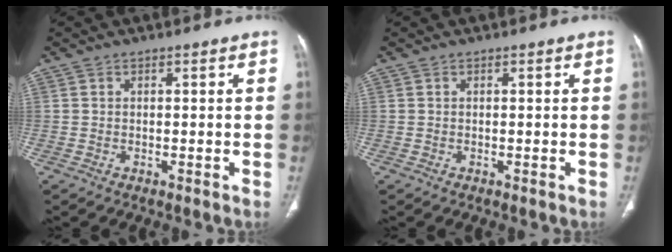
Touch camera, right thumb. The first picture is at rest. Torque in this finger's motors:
{"motor_torque": [-0.06, 0.15, -0.12, 0.10, 0.01]}